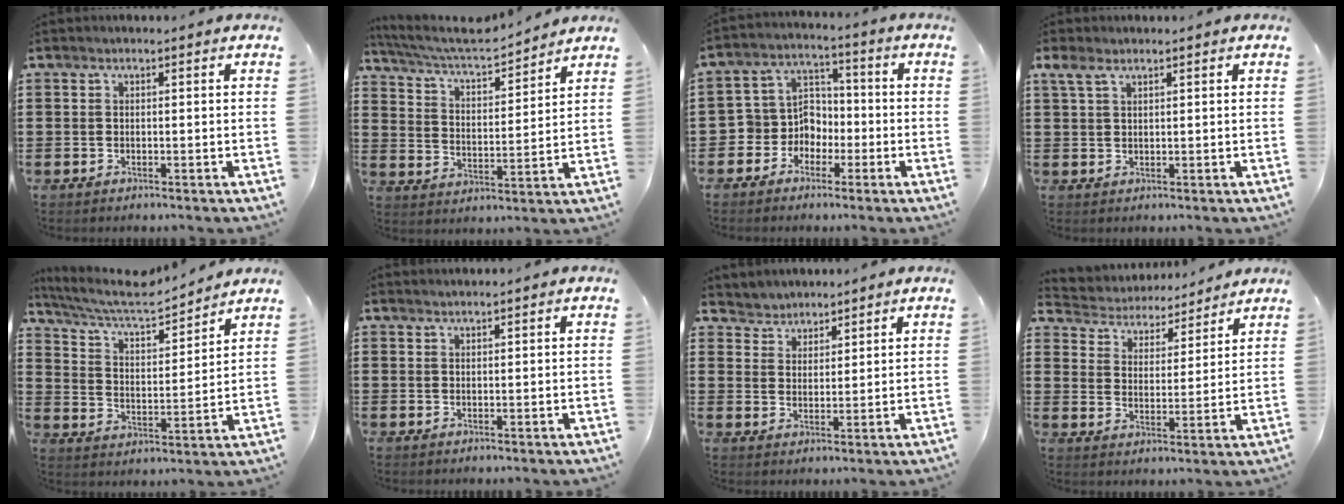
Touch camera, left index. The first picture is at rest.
{"total": 5.8, "force": [5.2, 0.7, 2.4], "torque": [-0.070, -0.033, 0.085]}
{"total": 5.8, "force": [-2.2, 5.3, 0.7], "torque": [-0.050, -0.001, -0.049]}
{"total": 2.4, "force": [1.3, 1.1, 1.7], "torque": [-0.039, 0.005, 0.023]}
{"total": 7.4, "force": [6.5, 1.2, 3.2], "torque": [-0.089, -0.036, 0.111]}
{"total": 0.7, "force": [0.7, -0.2, 0.1], "torque": [-0.003, -0.003, 0.014]}
{"total": 3.2, "force": [2.9, 1.2, -0.7], "torque": [-0.001, -0.006, 0.053]}
{"total": 4.2, "force": [4.2, 0.6, 0.1], "torque": [-0.029, -0.032, 0.067]}